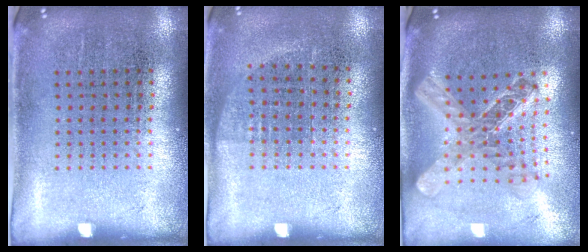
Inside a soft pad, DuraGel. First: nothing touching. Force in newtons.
{"total": 0.7, "press": 0.6, "slide": 0.3}
{"total": 2.3, "press": 1.9, "slide": 1.3}